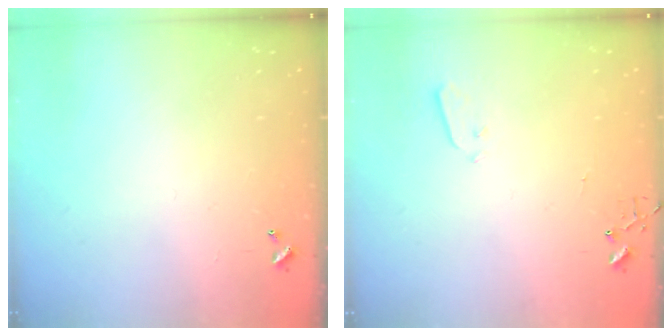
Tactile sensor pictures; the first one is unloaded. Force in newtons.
{"total": 3.0, "press": 2.9, "slide": 0.7}